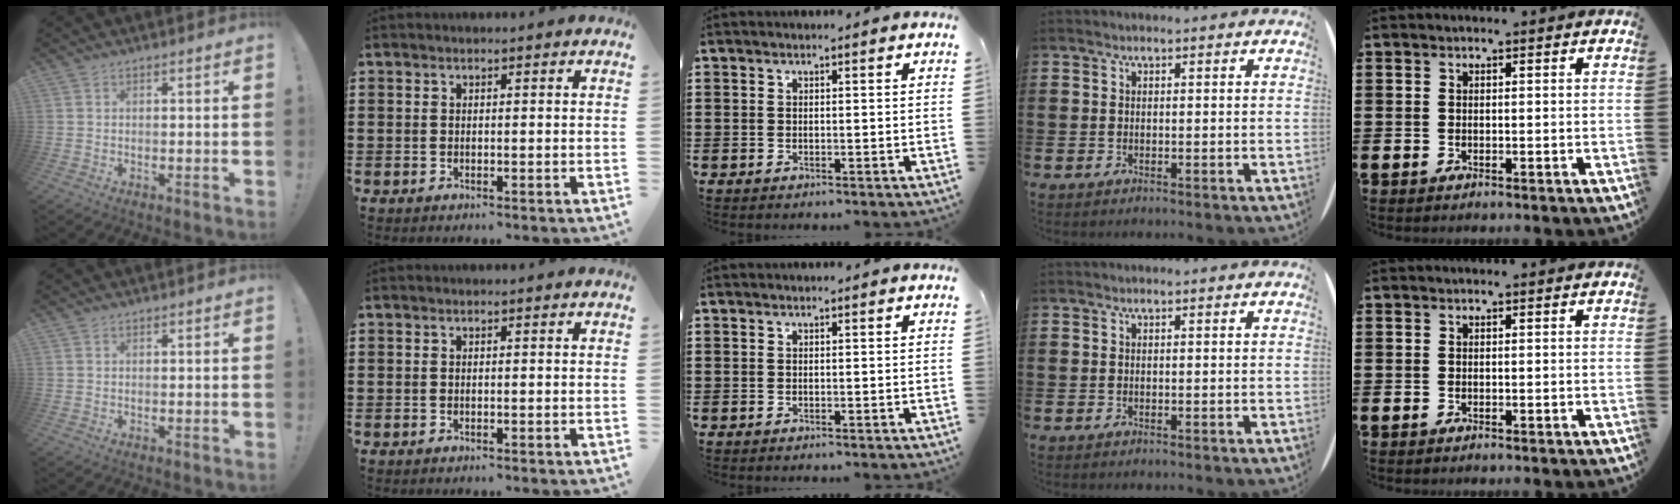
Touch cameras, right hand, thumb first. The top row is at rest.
{}